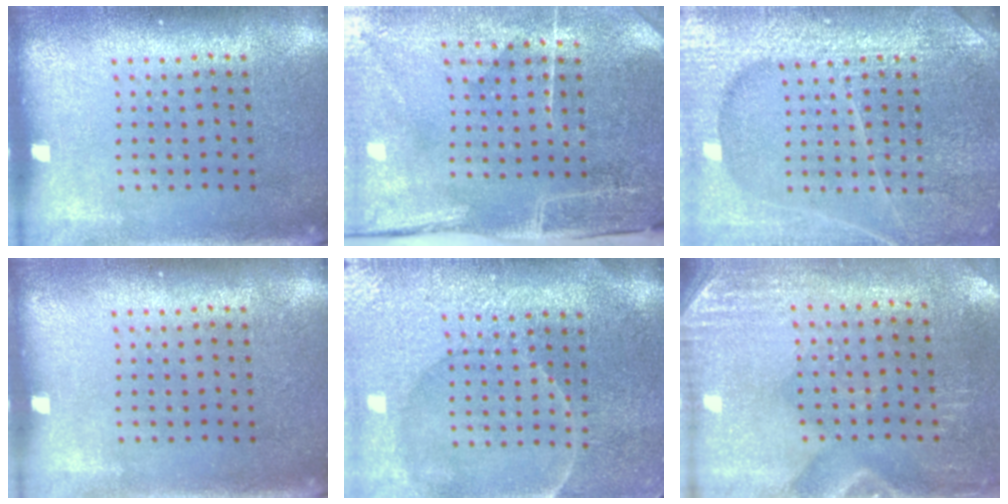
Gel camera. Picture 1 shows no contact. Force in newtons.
{"total": 4.7, "press": 3.8, "slide": 2.8}
{"total": 5.5, "press": 5.5, "slide": 0.5}
{"total": 0.0}
{"total": 3.7, "press": 3.4, "slide": 1.4}
{"total": 2.8, "press": 2.5, "slide": 1.3}